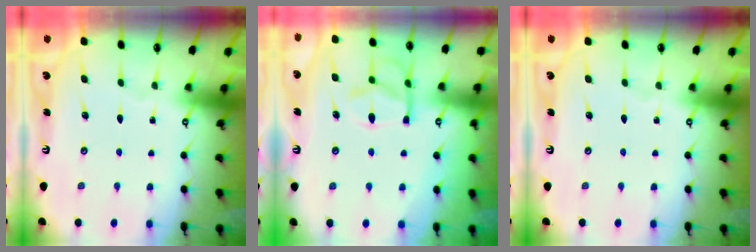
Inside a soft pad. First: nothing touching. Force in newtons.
{"total": 6.8, "press": 6.5, "slide": 1.7}
{"total": 0.0}